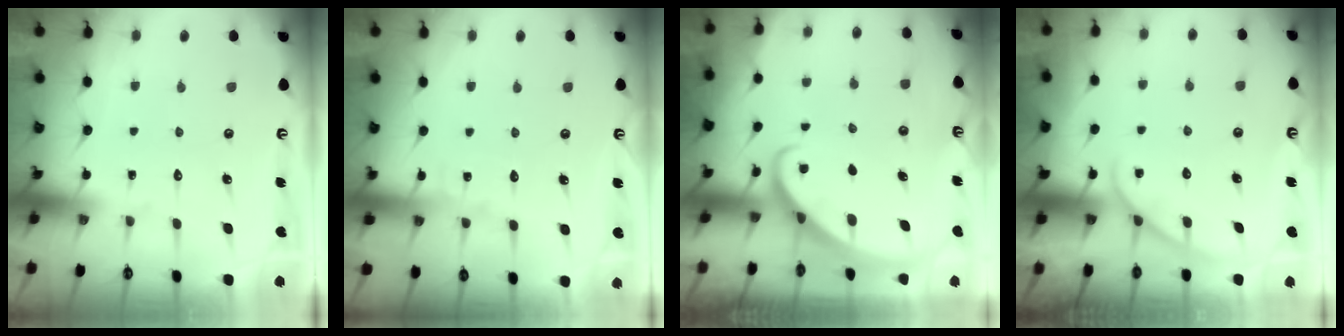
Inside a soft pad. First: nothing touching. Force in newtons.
{"total": 3.9, "press": 3.9, "slide": 0.4}
{"total": 2.7, "press": 2.7, "slide": 0.2}
{"total": 2.7, "press": 2.7, "slide": 0.3}